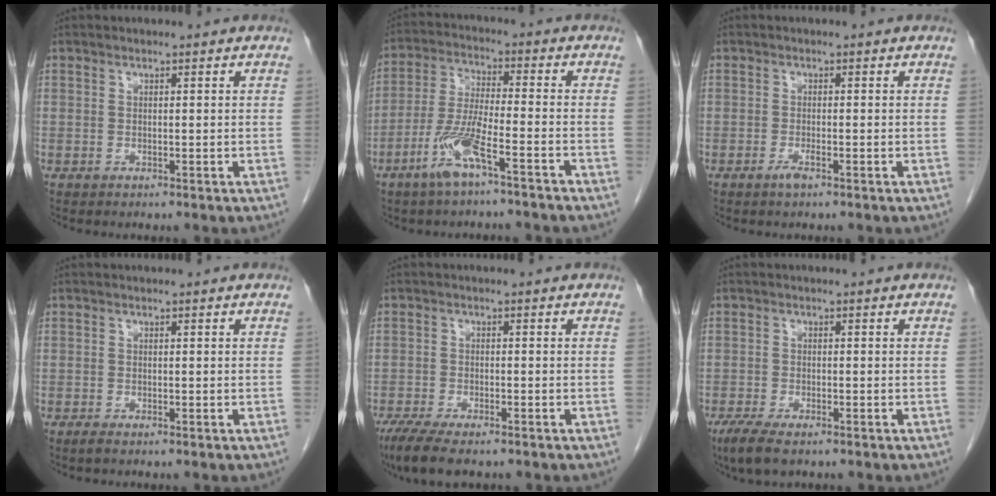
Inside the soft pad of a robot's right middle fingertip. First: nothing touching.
{"total": 8.4, "force": [-5.1, 0.9, 6.6], "torque": [-0.146, -0.005, -0.100]}
{"total": 1.6, "force": [-1.0, 0.1, 1.2], "torque": [-0.027, -0.003, -0.021]}
{"total": 0.8, "force": [-0.6, 0.0, 0.5], "torque": [-0.012, -0.003, -0.010]}
{"total": 7.7, "force": [-5.8, 2.1, 4.7], "torque": [-0.080, -0.017, -0.095]}
{"total": 5.1, "force": [-3.5, 1.4, 3.4], "torque": [-0.066, -0.012, -0.057]}